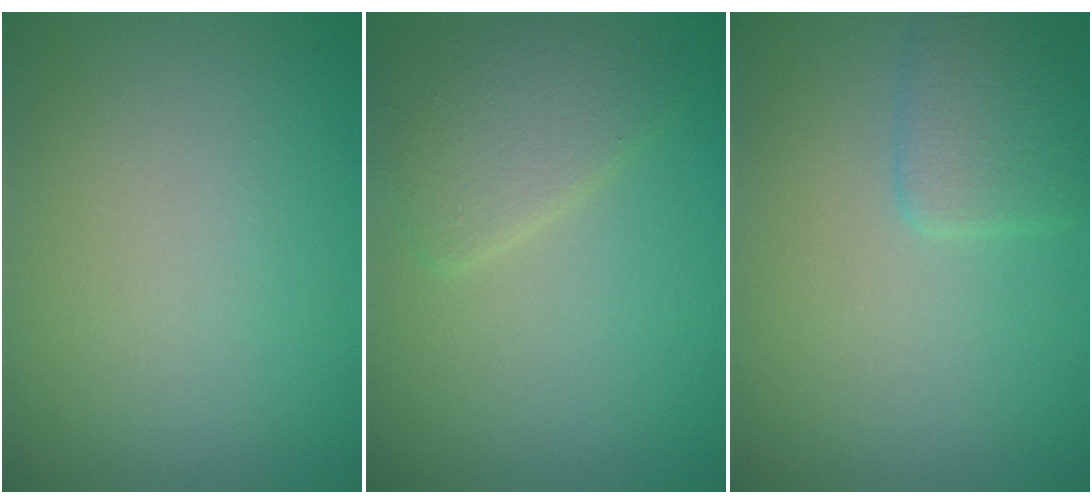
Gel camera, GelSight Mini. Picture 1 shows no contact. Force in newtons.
{"total": 3.1, "press": 3.1, "slide": 0.2}
{"total": 2.2, "press": 2.2, "slide": 0.1}